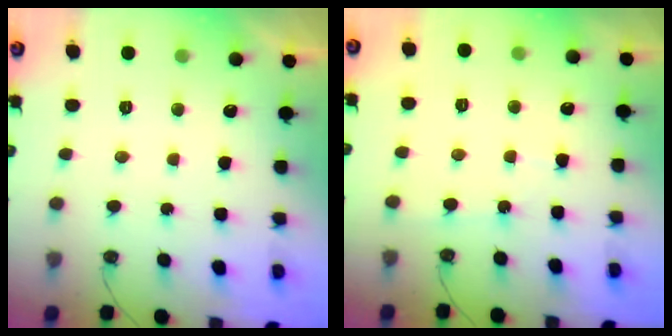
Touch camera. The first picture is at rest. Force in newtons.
{"total": 3.8, "press": 3.8, "slide": 0.4}